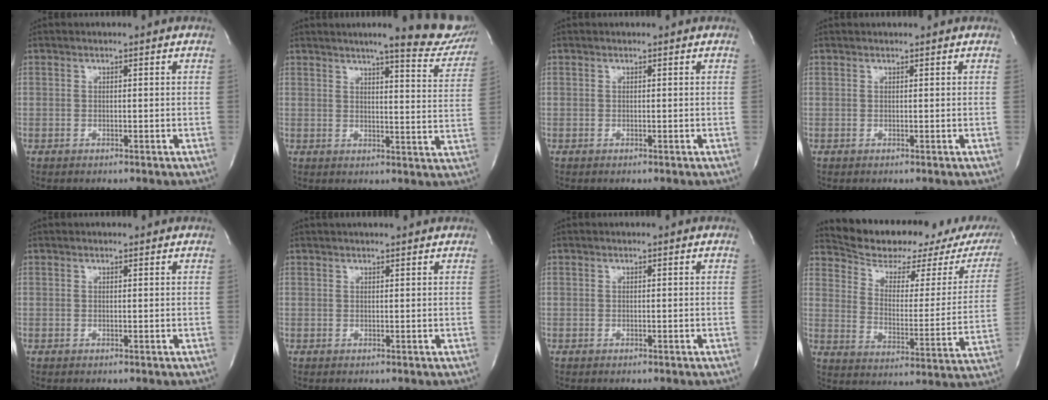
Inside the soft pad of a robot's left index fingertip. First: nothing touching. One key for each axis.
{"total": 13.6, "fx": 11.7, "fy": 1.4, "fz": 6.8, "tx": -0.072, "ty": -0.028, "tz": 0.126}
{"total": 0.0}
{"total": 1.3, "fx": 1.2, "fy": 0.1, "fz": 0.4, "tx": -0.007, "ty": 0.017, "tz": 0.019}
{"total": 0.7, "fx": 0.7, "fy": 0.2, "fz": 0.1, "tx": -0.008, "ty": 0.003, "tz": 0.010}
{"total": 5.6, "fx": 5.2, "fy": 0.2, "fz": 2.0, "tx": -0.028, "ty": 0.026, "tz": 0.060}
{"total": 0.0}
{"total": 19.5, "fx": 17.2, "fy": 4.4, "fz": 8.1, "tx": -0.110, "ty": -0.021, "tz": 0.231}